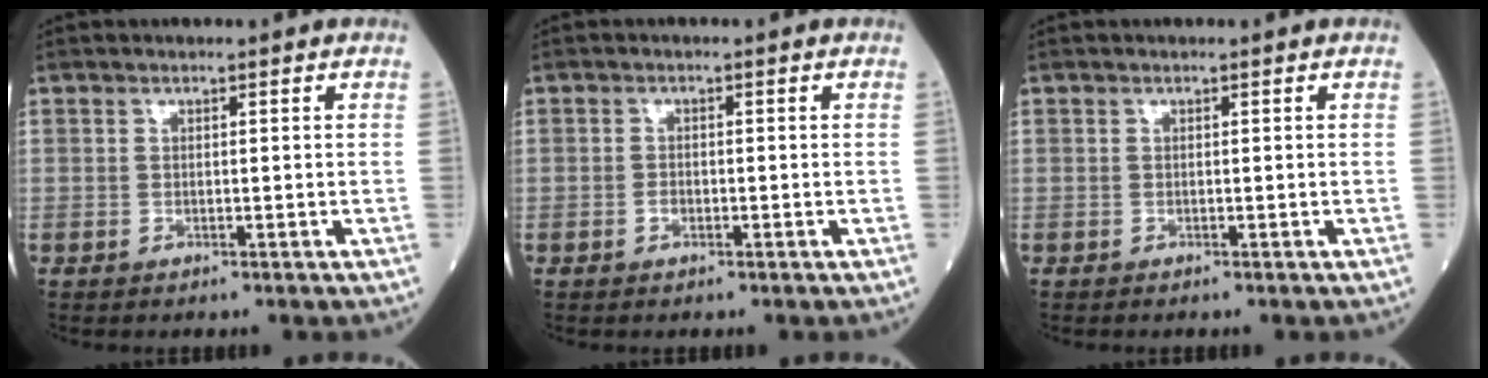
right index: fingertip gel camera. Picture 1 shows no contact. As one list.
[{"total": 1.1, "force": [-0.5, 0.7, 0.6], "torque": [-0.009, 0.003, -0.008]}, {"total": 0.0}]